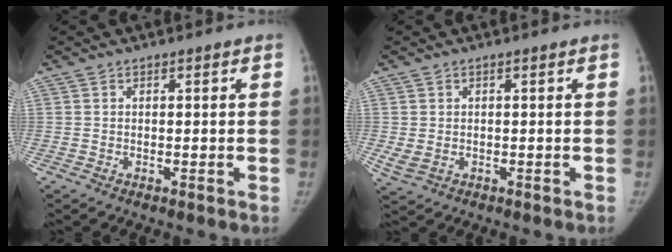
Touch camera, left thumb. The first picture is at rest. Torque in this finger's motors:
{"motor_torque": [-1.42, 2.37, 1.36, 0.84, 0.40]}